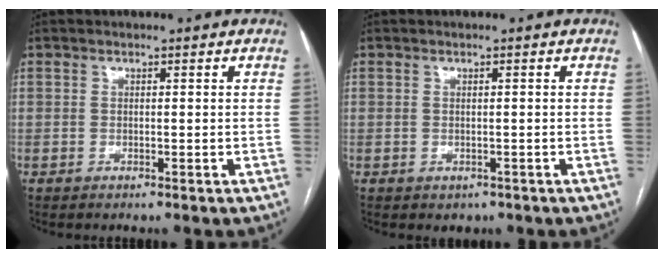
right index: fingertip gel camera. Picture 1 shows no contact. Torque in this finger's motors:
{"motor_torque": [0.06, -0.10, 0.03, -0.01]}